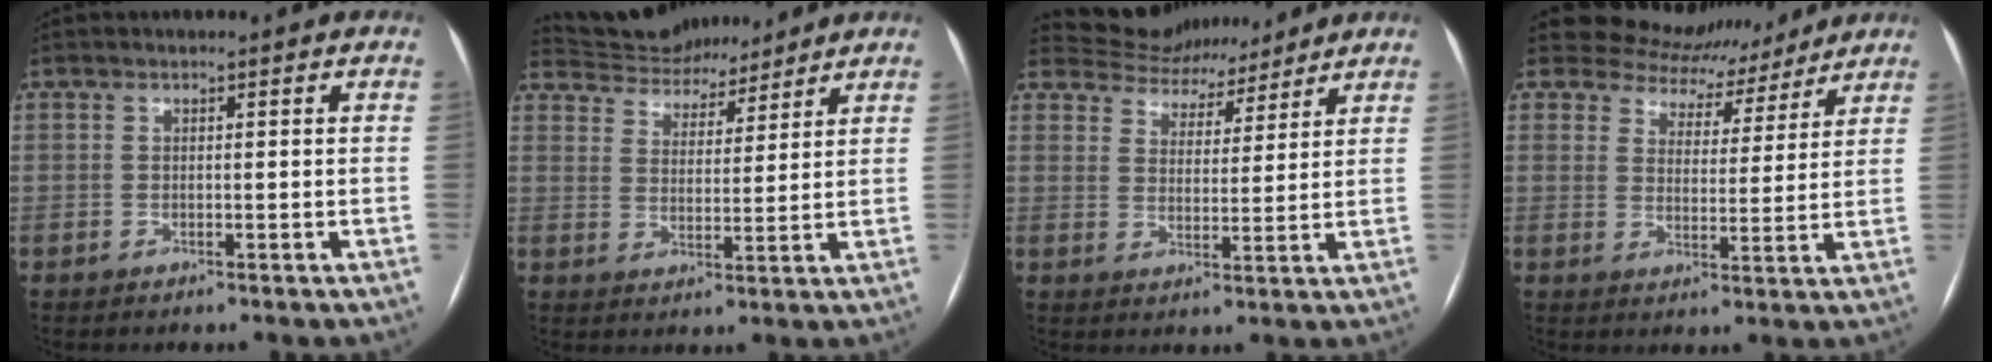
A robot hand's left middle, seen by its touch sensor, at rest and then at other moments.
{"total": 12.0, "force": [11.2, 3.6, 2.1], "torque": [-0.031, 0.016, 0.183]}
{"total": 10.7, "force": [9.9, 3.8, 0.8], "torque": [-0.004, 0.011, 0.151]}
{"total": 11.8, "force": [10.3, 5.5, 1.4], "torque": [-0.017, 0.012, 0.133]}